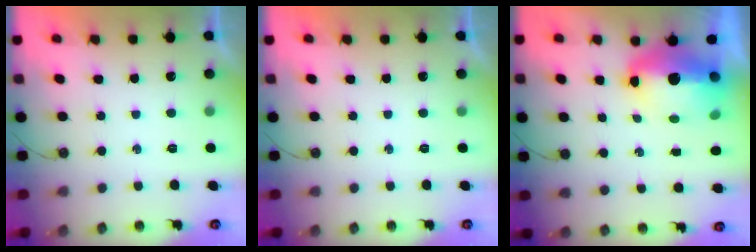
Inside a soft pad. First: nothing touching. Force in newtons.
{"total": 0.0}
{"total": 13.7, "press": 13.6, "slide": 1.5}